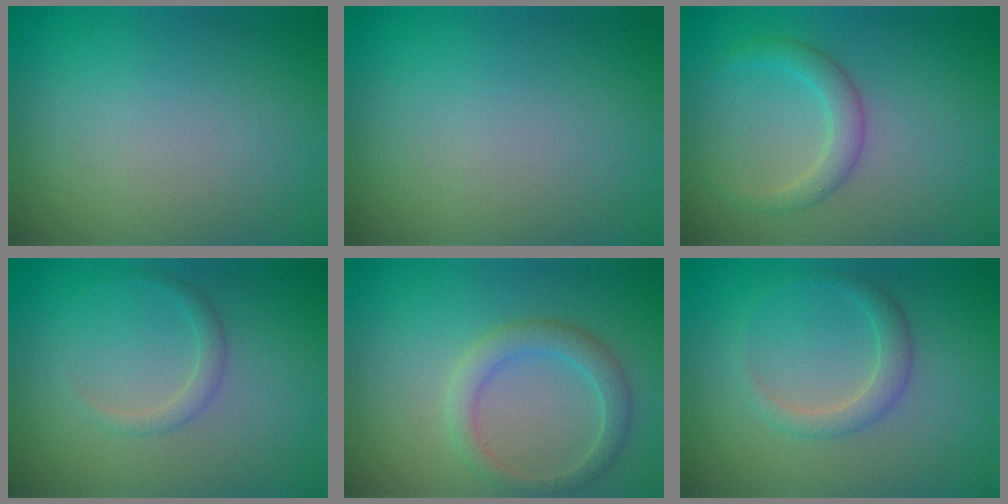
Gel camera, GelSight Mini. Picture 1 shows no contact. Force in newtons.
{"total": 0.0}
{"total": 2.2, "press": 2.2, "slide": 0.1}
{"total": 1.2, "press": 1.2, "slide": 0.1}
{"total": 2.7, "press": 2.7, "slide": 0.2}
{"total": 2.1, "press": 2.1, "slide": 0.1}